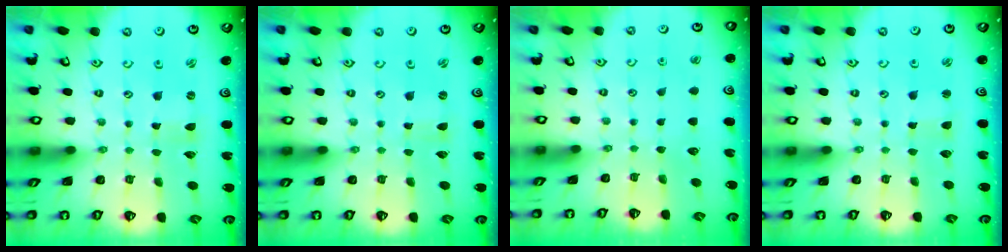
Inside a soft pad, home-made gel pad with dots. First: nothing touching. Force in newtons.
{"total": 0.0}
{"total": 0.0}
{"total": 2.3, "press": 2.3, "slide": 0.3}